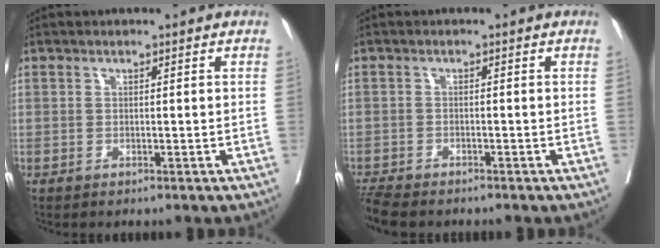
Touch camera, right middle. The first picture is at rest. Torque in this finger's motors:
{"motor_torque": [0.46, -0.75, 0.07, 0.02]}